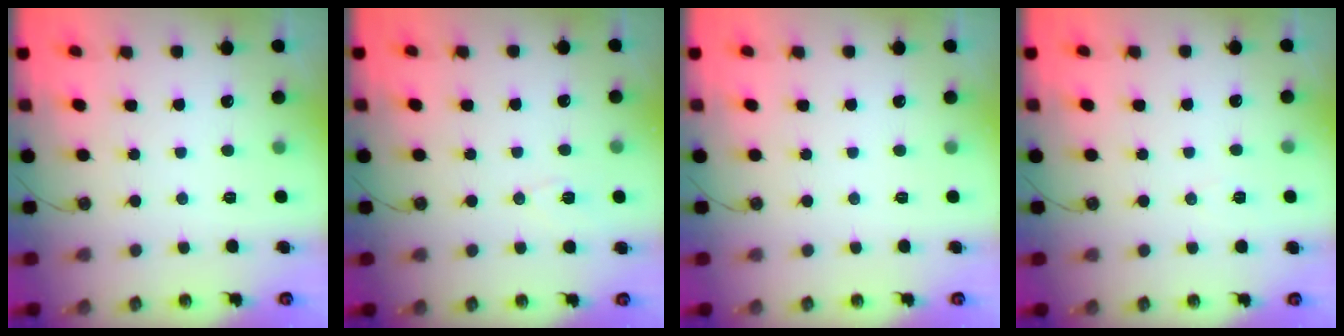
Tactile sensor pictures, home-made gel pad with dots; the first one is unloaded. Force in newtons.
{"total": 4.9, "press": 4.2, "slide": 2.4}
{"total": 0.0}
{"total": 5.9, "press": 4.1, "slide": 4.2}